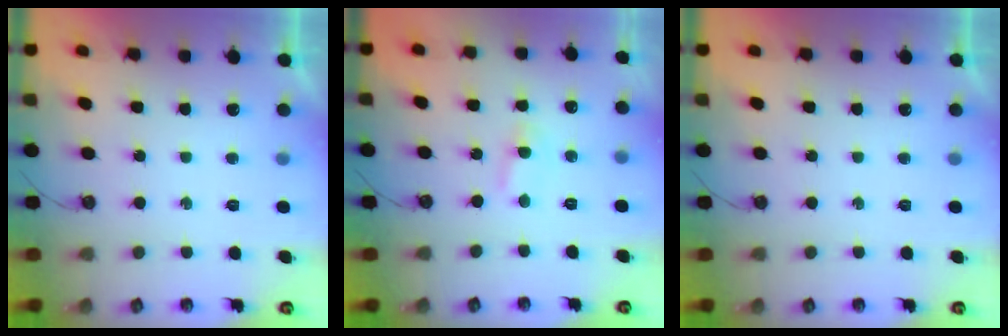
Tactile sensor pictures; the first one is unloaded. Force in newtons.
{"total": 2.5, "press": 2.5, "slide": 0.3}
{"total": 0.0}